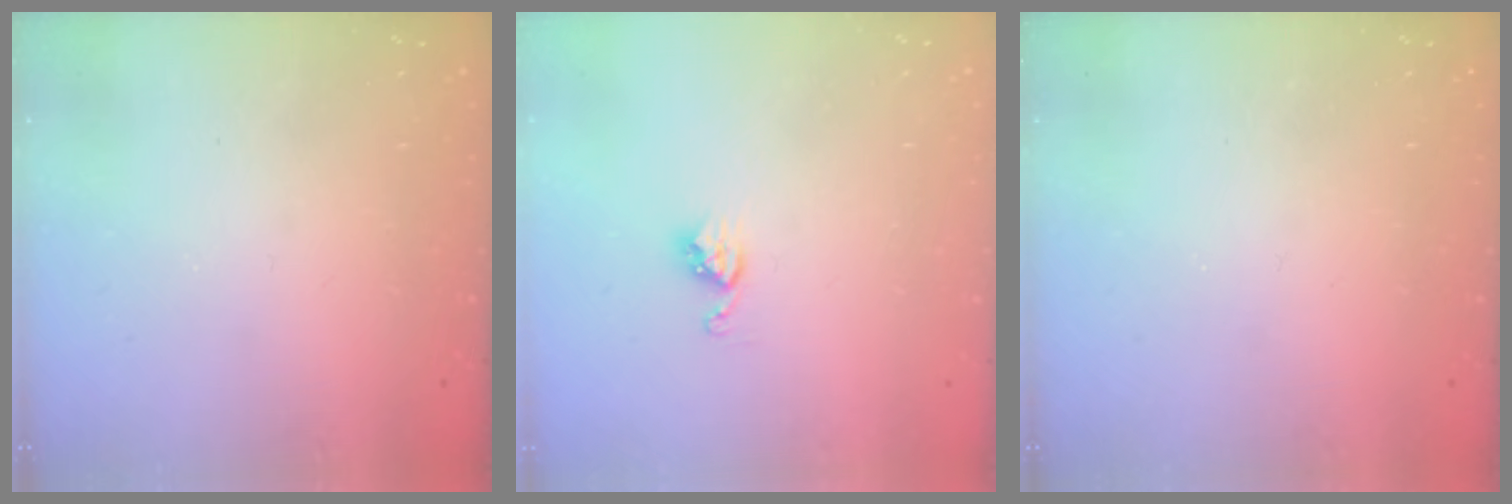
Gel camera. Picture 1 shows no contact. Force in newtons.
{"total": 5.1, "press": 5.0, "slide": 0.5}
{"total": 0.0}